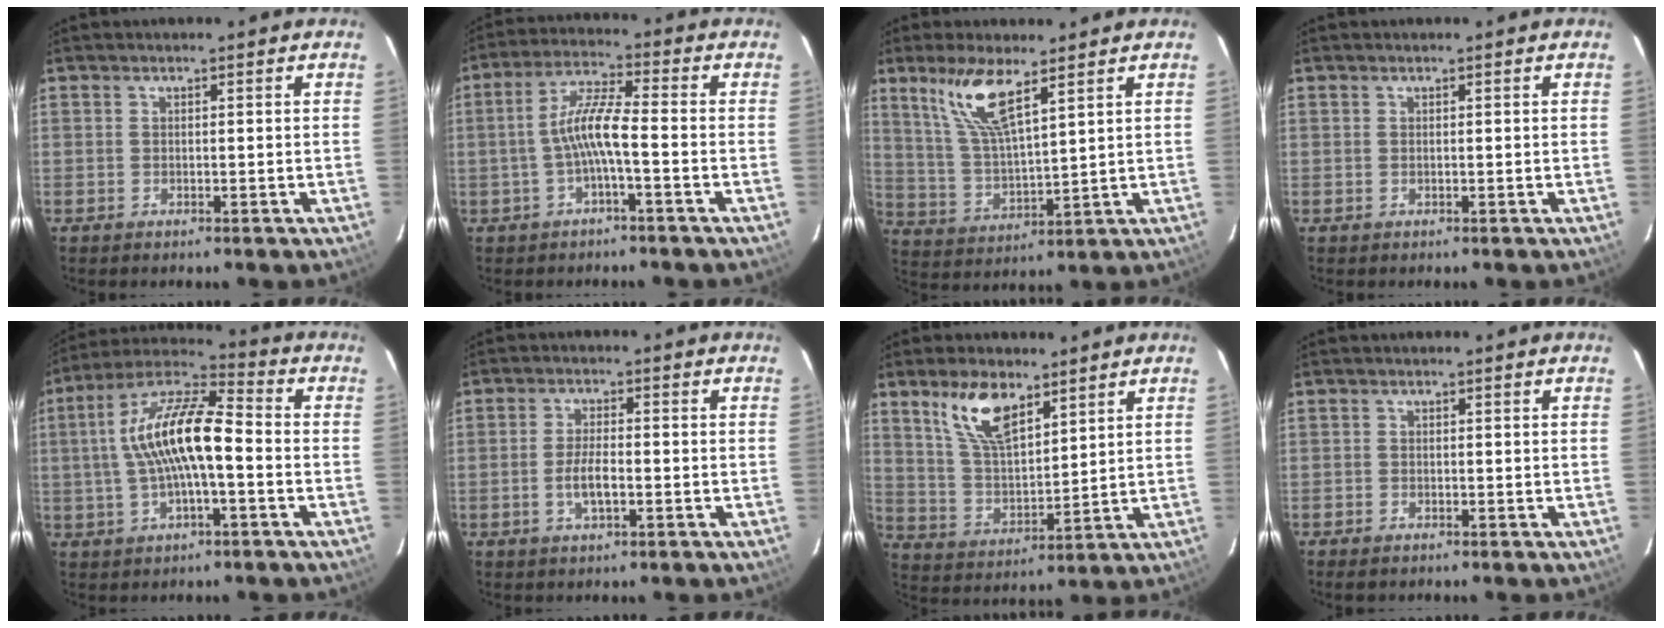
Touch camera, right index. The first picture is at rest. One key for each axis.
{"total": 6.7, "fx": -2.0, "fy": 0.6, "fz": 6.4, "tx": -0.141, "ty": 0.016, "tz": -0.038}
{"total": 10.4, "fx": 6.5, "fy": 2.2, "fz": 7.8, "tx": -0.158, "ty": 0.002, "tz": 0.138}
{"total": 0.0}
{"total": 14.2, "fx": -1.0, "fy": 4.3, "fz": 13.5, "tx": -0.256, "ty": 0.021, "tz": -0.023}
{"total": 4.5, "fx": -1.7, "fy": 1.3, "fz": 3.9, "tx": -0.082, "ty": 0.002, "tz": -0.031}
{"total": 10.9, "fx": 6.7, "fy": 4.6, "fz": 7.2, "tx": -0.137, "ty": 0.010, "tz": 0.138}
{"total": 1.5, "fx": -1.3, "fy": 0.5, "fz": 0.6, "tx": -0.017, "ty": -0.004, "tz": -0.027}